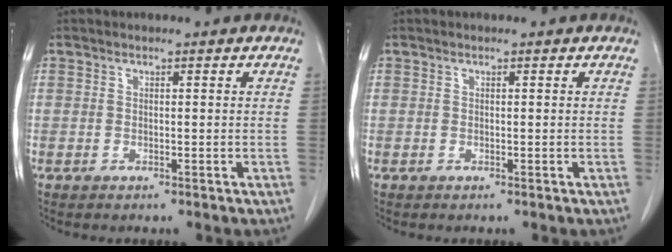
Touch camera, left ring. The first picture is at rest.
{"total": 0.0}